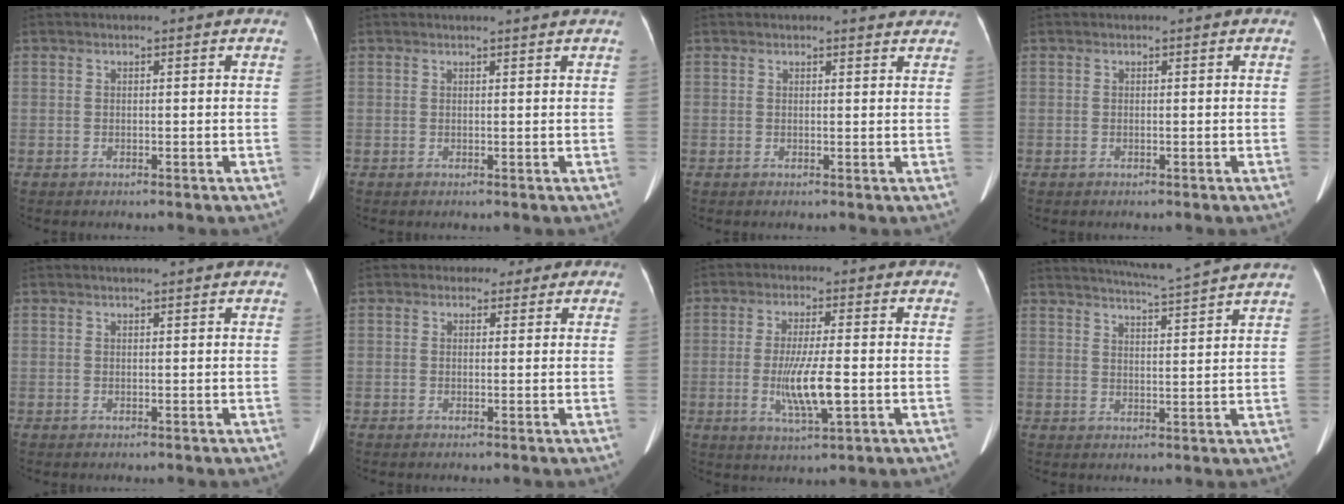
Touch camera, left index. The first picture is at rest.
{"total": 1.9, "force": [1.8, -0.5, 0.5], "torque": [-0.014, 0.000, 0.022]}
{"total": 3.3, "force": [3.1, 0.8, 0.8], "torque": [-0.010, -0.002, 0.024]}
{"total": 0.0}
{"total": 2.4, "force": [2.2, -0.1, 0.9], "torque": [-0.011, 0.013, 0.028]}
{"total": 2.6, "force": [1.6, 2.0, 0.1], "torque": [0.004, 0.006, 0.013]}
{"total": 7.7, "force": [-1.4, 0.8, 7.5], "torque": [-0.144, -0.017, -0.025]}
{"total": 11.7, "force": [10.8, -1.5, 4.0], "torque": [-0.076, -0.004, 0.143]}